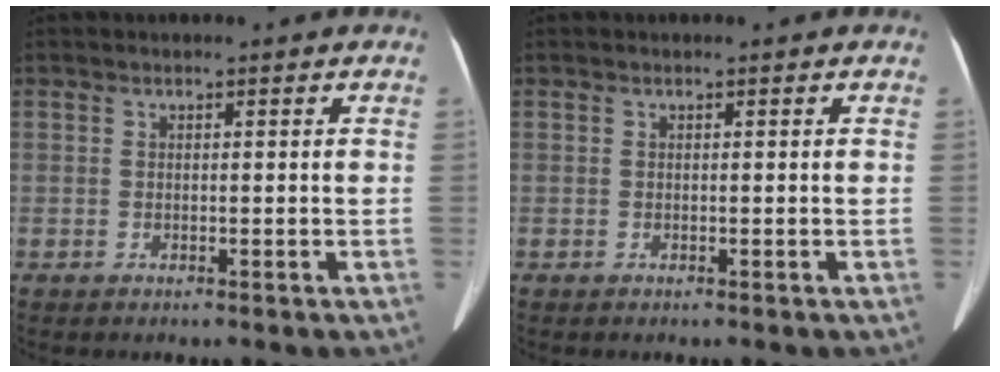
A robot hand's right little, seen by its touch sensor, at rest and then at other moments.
{"total": 0.0}